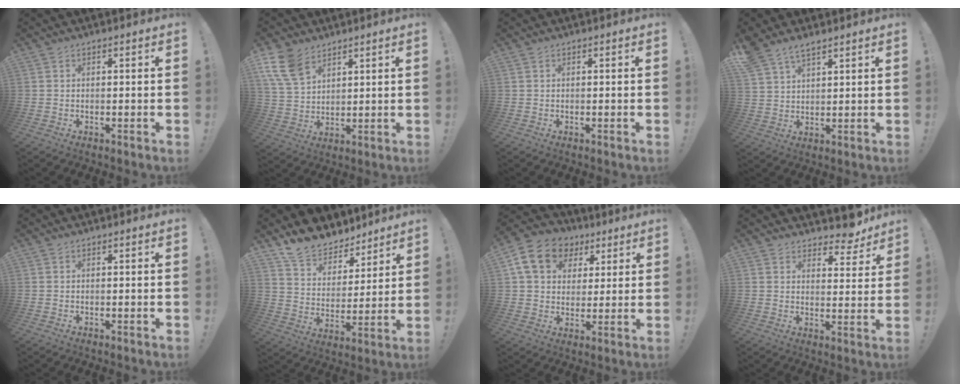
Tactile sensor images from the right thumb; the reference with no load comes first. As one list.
[{"total": 10.9, "force": [7.0, 6.4, 5.4], "torque": [-0.117, -0.026, 0.141]}, {"total": 0.0}, {"total": 5.8, "force": [4.7, 2.4, 2.4], "torque": [-0.050, -0.024, 0.093]}, {"total": 0.0}, {"total": 12.1, "force": [10.9, 5.0, 1.8], "torque": [-0.045, -0.095, 0.205]}, {"total": 14.7, "force": [6.0, 11.6, 6.9], "torque": [-0.101, -0.016, 0.118]}, {"total": 7.1, "force": [6.3, 2.4, 2.2], "torque": [-0.022, -0.059, 0.112]}]